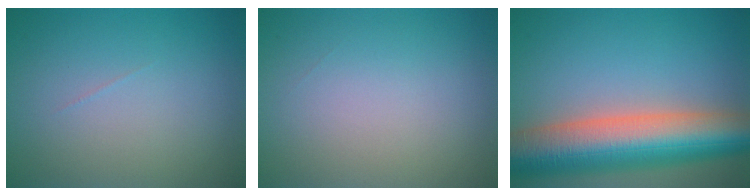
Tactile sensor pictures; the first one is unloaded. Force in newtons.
{"total": 0.0}
{"total": 12.6, "press": 12.6, "slide": 0.7}